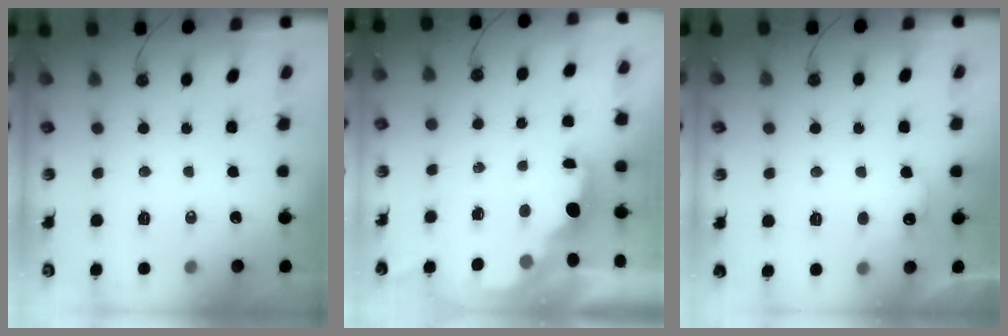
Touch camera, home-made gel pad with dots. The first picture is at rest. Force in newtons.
{"total": 2.2, "press": 2.0, "slide": 0.8}
{"total": 8.1, "press": 8.0, "slide": 0.5}